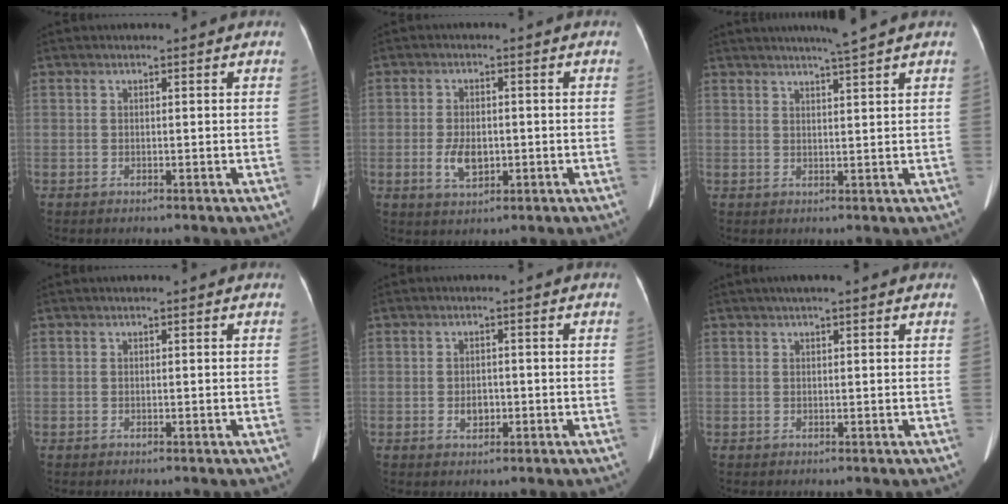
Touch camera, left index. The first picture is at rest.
{"total": 4.5, "force": [-1.0, 2.5, 3.6], "torque": [-0.072, 0.000, -0.013]}
{"total": 4.2, "force": [3.5, -1.2, 2.1], "torque": [-0.033, -0.002, 0.054]}
{"total": 0.0}
{"total": 2.3, "force": [-0.7, 1.6, 1.4], "torque": [-0.021, 0.004, -0.006]}
{"total": 3.8, "force": [2.7, 0.4, 2.6], "torque": [-0.040, 0.030, 0.039]}